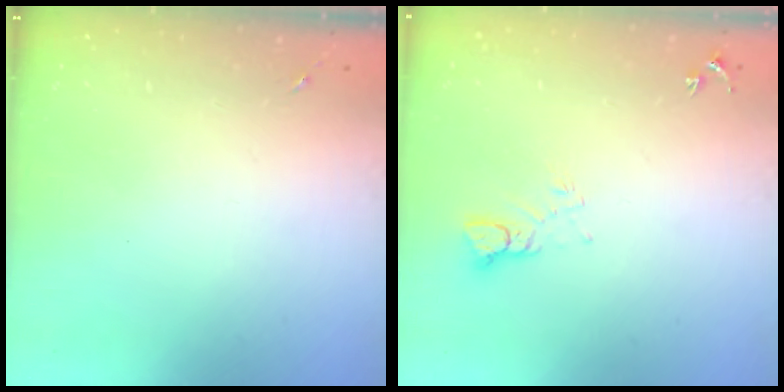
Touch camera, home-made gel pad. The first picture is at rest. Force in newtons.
{"total": 4.7, "press": 4.7, "slide": 0.3}